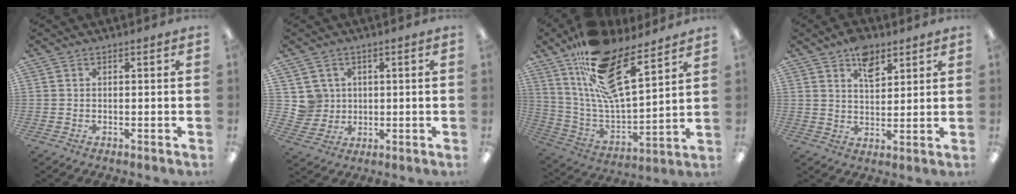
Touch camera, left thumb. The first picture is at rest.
{"total": 5.3, "force": [1.8, 5.0, 0.1], "torque": [-0.009, 0.002, 0.036]}
{"total": 21.3, "force": [13.2, 8.7, 14.3], "torque": [-0.246, -0.069, 0.236]}
{"total": 7.2, "force": [4.8, 3.9, 3.7], "torque": [-0.046, -0.022, 0.082]}